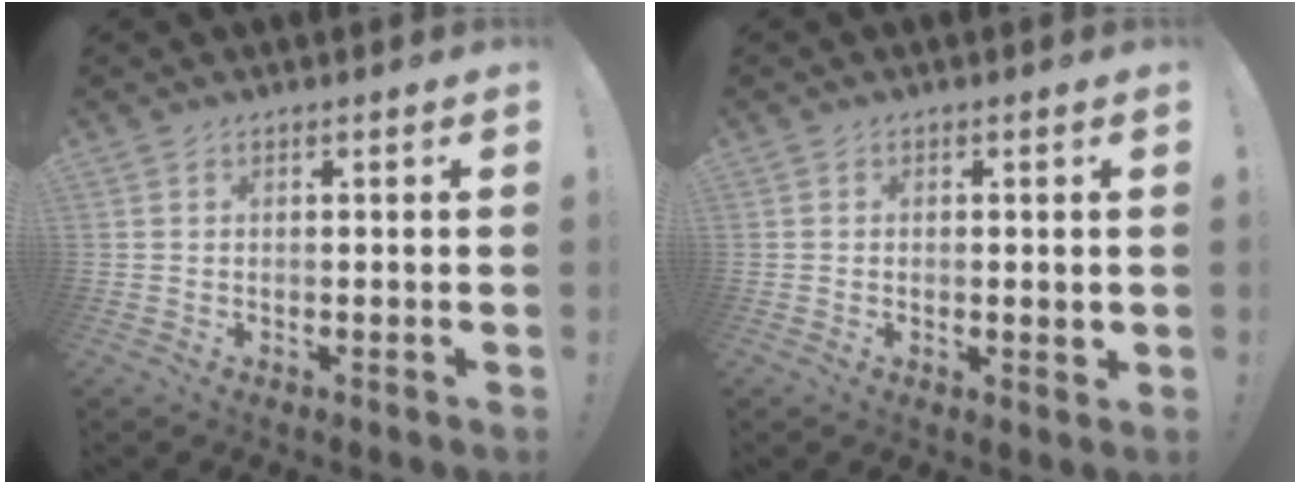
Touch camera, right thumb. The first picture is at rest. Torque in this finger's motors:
{"motor_torque": [-0.08, 0.05, 0.01, 0.24, 0.04]}